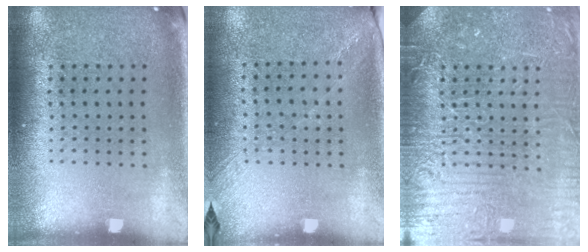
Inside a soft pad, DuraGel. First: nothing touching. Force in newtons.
{"total": 1.3, "press": 1.0, "slide": 0.9}
{"total": 7.8, "press": 7.7, "slide": 1.1}